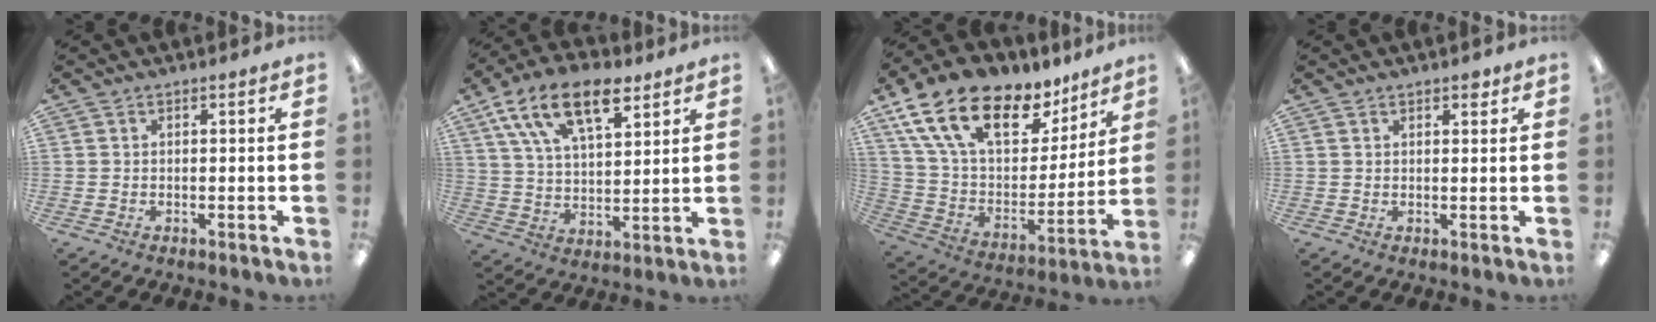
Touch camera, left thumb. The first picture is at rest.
{"total": 16.6, "force": [9.9, 8.2, 10.5], "torque": [-0.178, -0.030, 0.175]}
{"total": 21.6, "force": [13.1, 11.5, 12.7], "torque": [-0.236, -0.065, 0.235]}
{"total": 2.4, "force": [1.6, 1.1, 1.4], "torque": [-0.013, -0.004, 0.024]}